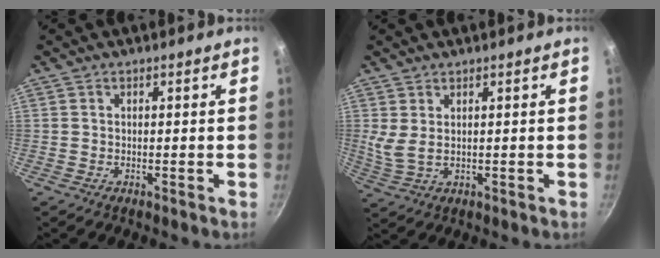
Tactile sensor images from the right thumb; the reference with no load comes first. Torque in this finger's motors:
{"motor_torque": [0.33, 0.13, 0.37, -0.21, -0.07]}